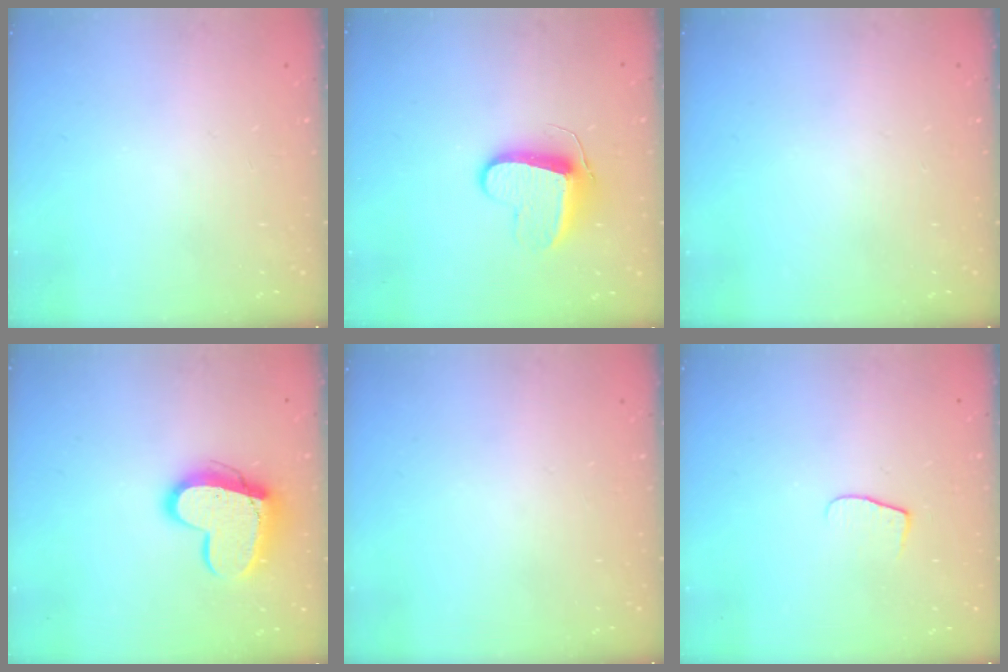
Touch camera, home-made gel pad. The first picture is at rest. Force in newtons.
{"total": 9.7, "press": 9.7, "slide": 0.4}
{"total": 0.0}
{"total": 14.0, "press": 14.0, "slide": 0.6}
{"total": 0.0}
{"total": 6.6, "press": 6.6, "slide": 0.5}